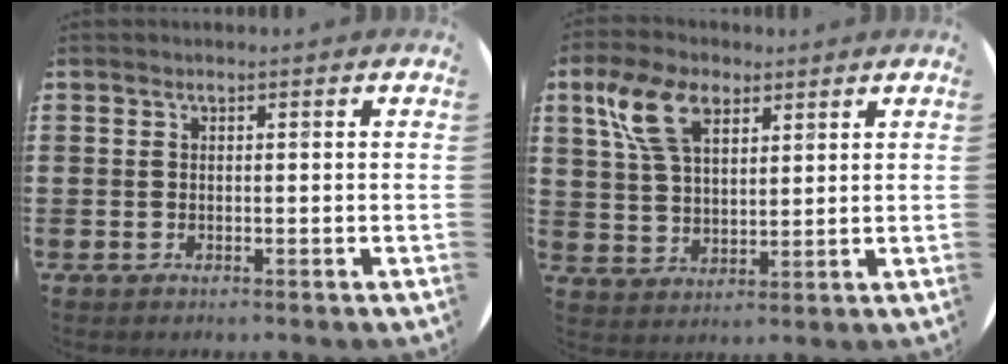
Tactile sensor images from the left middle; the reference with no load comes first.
{"total": 8.3, "force": [4.7, 4.4, 5.3], "torque": [-0.121, 0.014, 0.087]}